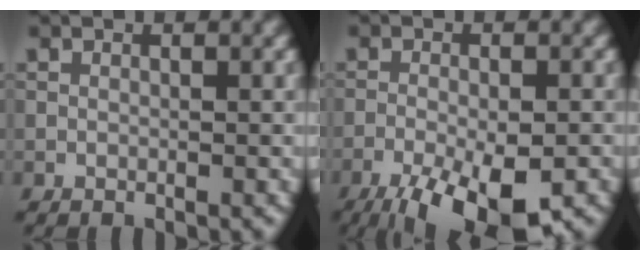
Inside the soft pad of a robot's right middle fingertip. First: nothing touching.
{"total": 9.6, "force": [-6.0, 3.0, 6.9], "torque": [-0.124, -0.027, -0.097]}